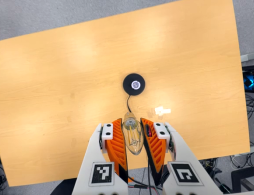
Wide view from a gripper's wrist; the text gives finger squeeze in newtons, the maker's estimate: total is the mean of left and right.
{"total": 18.4, "left": 20.0, "right": 16.8}